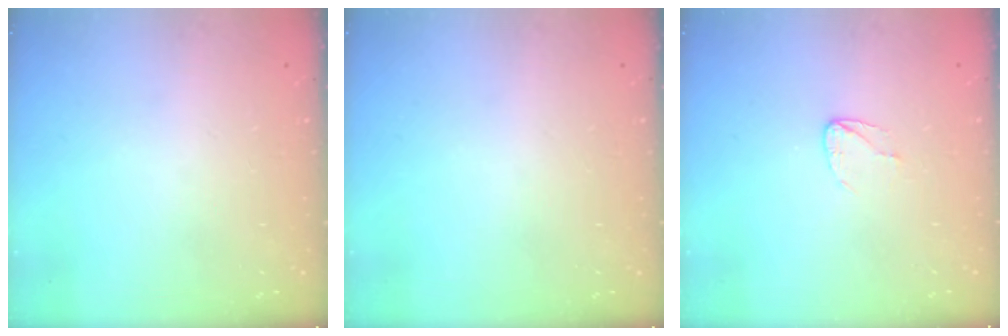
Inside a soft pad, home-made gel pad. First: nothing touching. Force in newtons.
{"total": 0.0}
{"total": 3.6, "press": 3.6, "slide": 0.3}